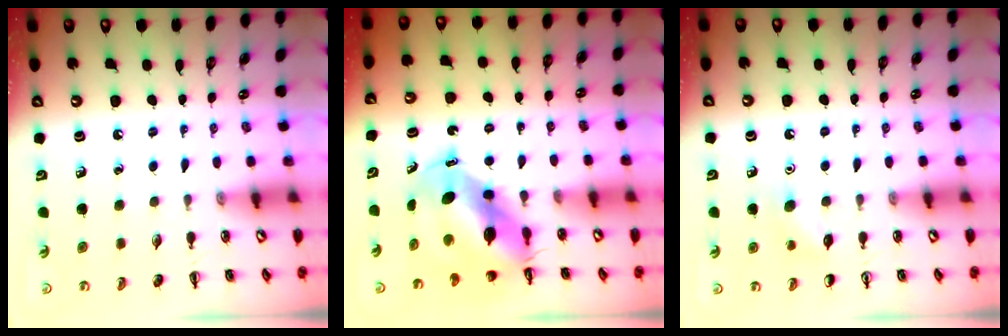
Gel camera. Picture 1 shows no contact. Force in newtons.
{"total": 8.3, "press": 8.1, "slide": 2.1}
{"total": 5.7, "press": 5.4, "slide": 1.6}